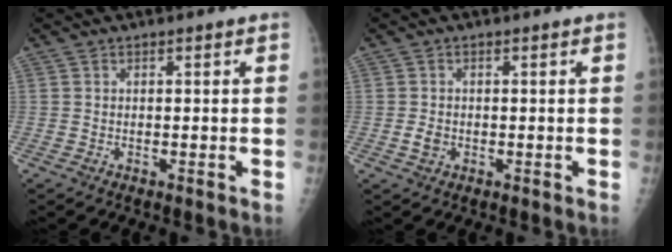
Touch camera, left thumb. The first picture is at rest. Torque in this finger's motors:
{"motor_torque": [-0.31, 0.21, 0.06, -0.01, 0.00]}